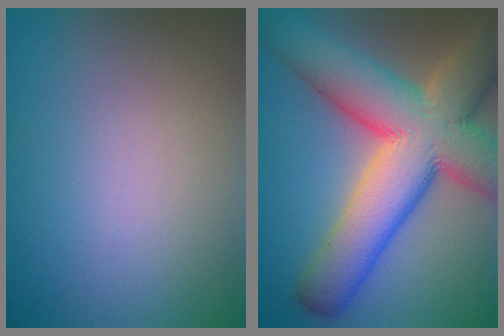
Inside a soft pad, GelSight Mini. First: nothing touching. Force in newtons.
{"total": 14.6, "press": 14.6, "slide": 1.1}